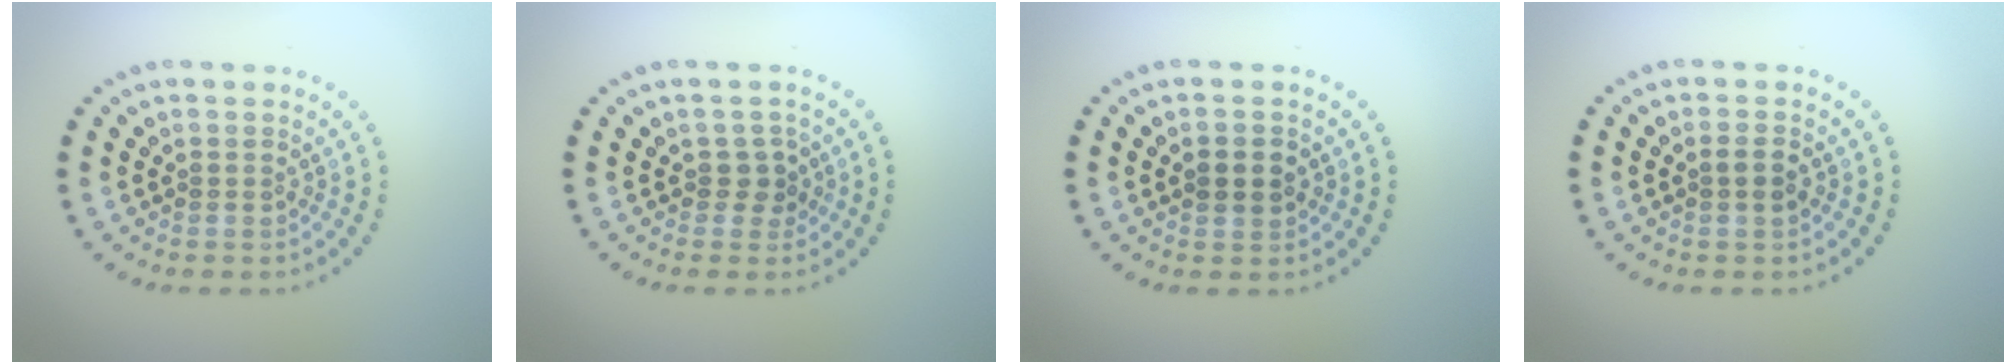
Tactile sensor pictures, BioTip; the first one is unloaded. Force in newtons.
{"total": 1.5, "press": 1.3, "slide": 0.9}
{"total": 1.9, "press": 1.9, "slide": 0.2}
{"total": 1.3, "press": 1.2, "slide": 0.5}